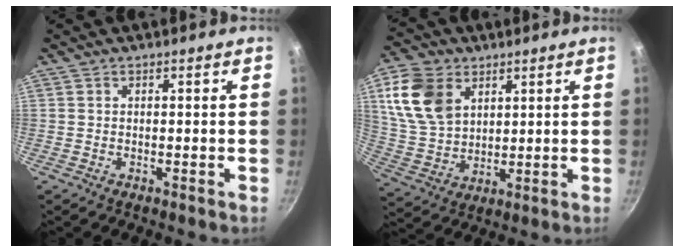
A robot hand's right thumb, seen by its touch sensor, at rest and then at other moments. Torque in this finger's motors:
{"motor_torque": [-0.08, 0.64, 1.02, 0.03, 0.11]}